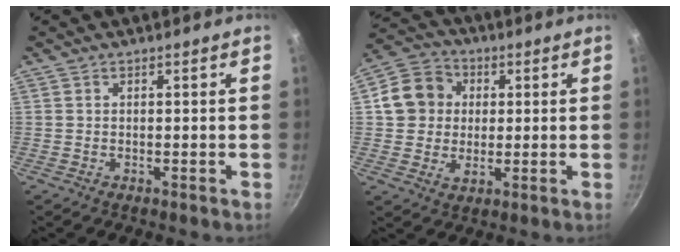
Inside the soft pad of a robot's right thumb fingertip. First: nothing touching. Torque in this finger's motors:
{"motor_torque": [-0.26, 0.35, 0.02, -0.08, 0.11]}